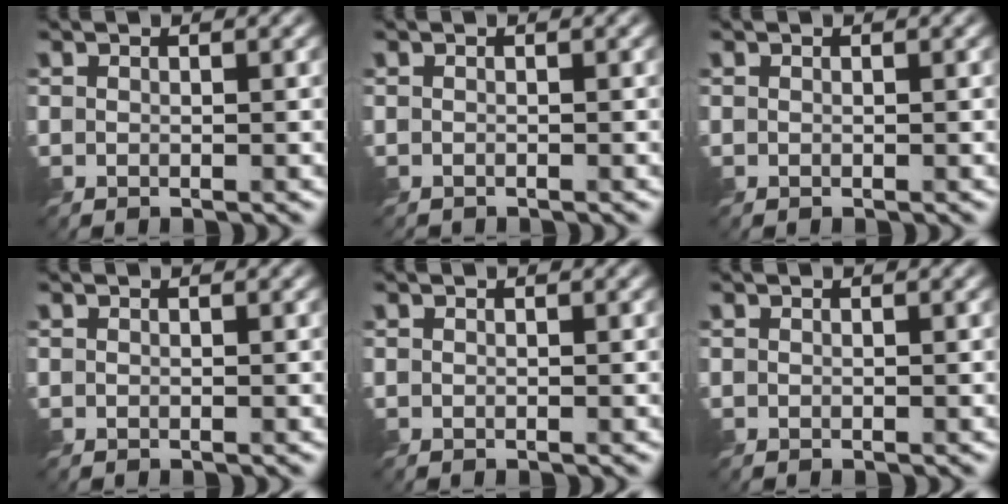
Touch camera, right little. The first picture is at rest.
{"total": 0.7, "force": [-0.7, 0.0, -0.1], "torque": [0.003, -0.006, -0.012]}
{"total": 0.0}
{"total": 0.0}
{"total": 0.0}
{"total": 0.0}